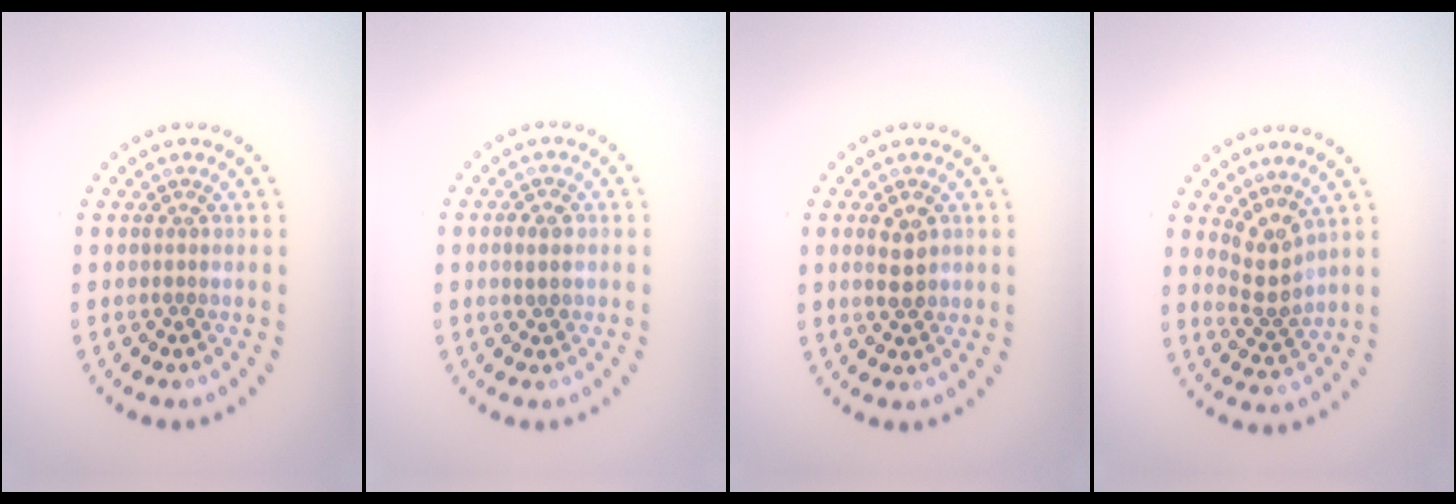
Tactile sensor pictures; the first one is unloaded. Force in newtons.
{"total": 1.2, "press": 1.2, "slide": 0.1}
{"total": 2.4, "press": 2.3, "slide": 0.3}
{"total": 2.8, "press": 2.1, "slide": 1.9}